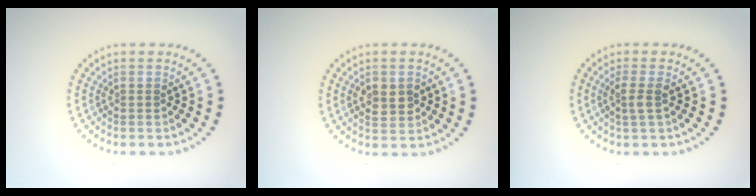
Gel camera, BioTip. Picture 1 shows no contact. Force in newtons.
{"total": 2.2, "press": 2.2, "slide": 0.0}
{"total": 1.6, "press": 1.3, "slide": 0.9}